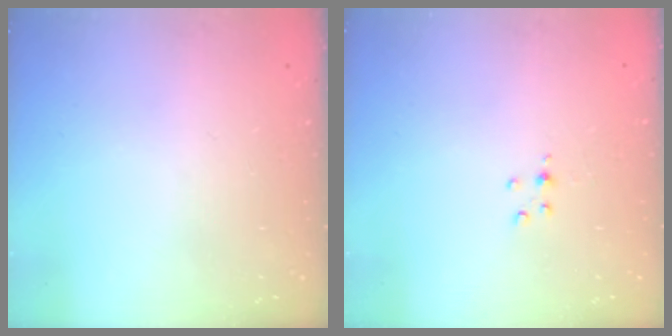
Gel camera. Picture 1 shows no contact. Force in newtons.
{"total": 2.6, "press": 2.6, "slide": 0.3}